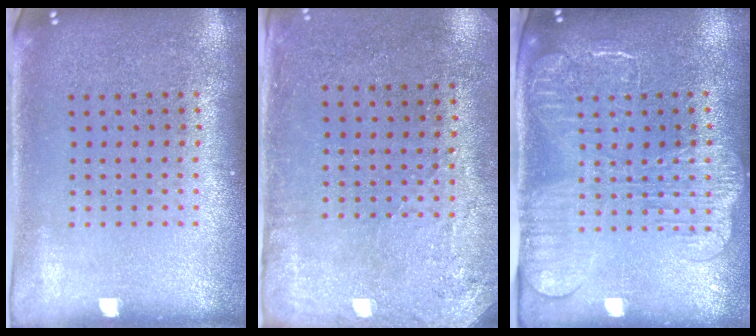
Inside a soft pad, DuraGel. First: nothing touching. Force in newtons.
{"total": 2.9, "press": 2.3, "slide": 1.6}
{"total": 2.3, "press": 2.0, "slide": 1.3}